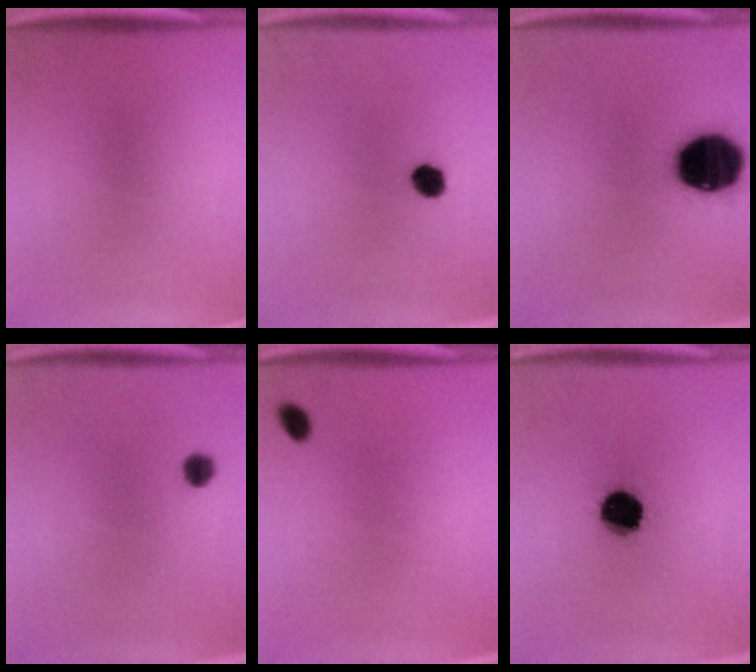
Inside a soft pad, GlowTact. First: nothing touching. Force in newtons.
{"total": 3.9}
{"total": 20.0}
{"total": 2.3}
{"total": 1.9}
{"total": 12.8}